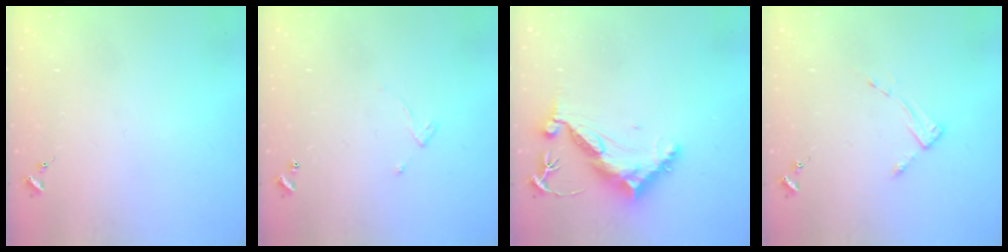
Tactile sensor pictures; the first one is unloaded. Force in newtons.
{"total": 3.2, "press": 3.2, "slide": 0.4}
{"total": 10.7, "press": 10.6, "slide": 0.9}
{"total": 2.7, "press": 2.7, "slide": 0.4}